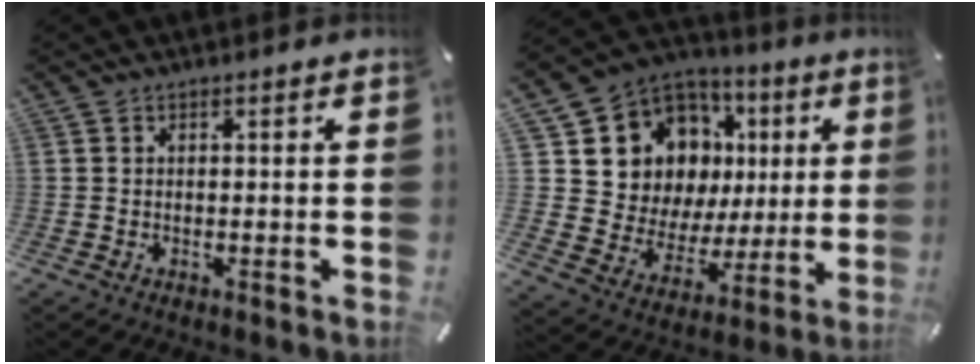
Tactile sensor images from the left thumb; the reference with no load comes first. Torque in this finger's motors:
{"motor_torque": [1.09, 1.06, 0.47, -0.17, 0.11]}